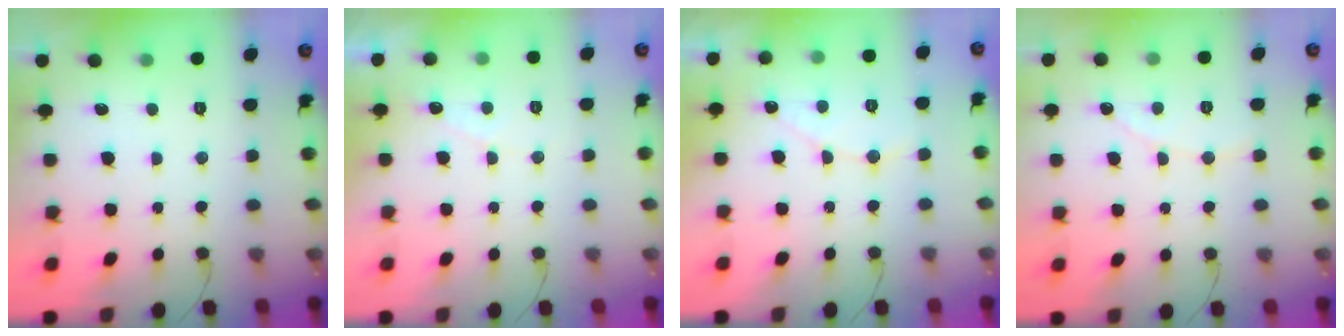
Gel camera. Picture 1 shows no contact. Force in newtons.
{"total": 3.0, "press": 3.0, "slide": 0.1}
{"total": 5.8, "press": 5.8, "slide": 0.5}
{"total": 1.7, "press": 1.7, "slide": 0.1}